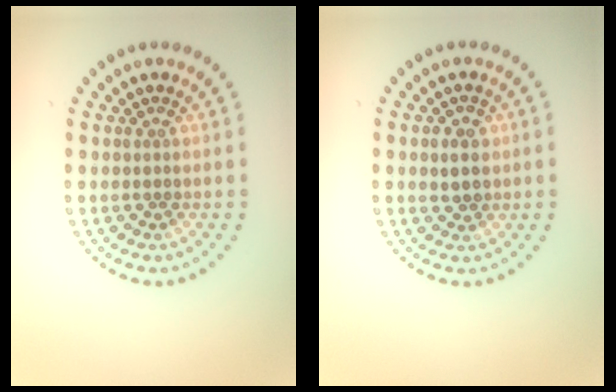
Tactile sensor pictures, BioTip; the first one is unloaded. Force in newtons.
{"total": 2.3, "press": 2.2, "slide": 0.5}